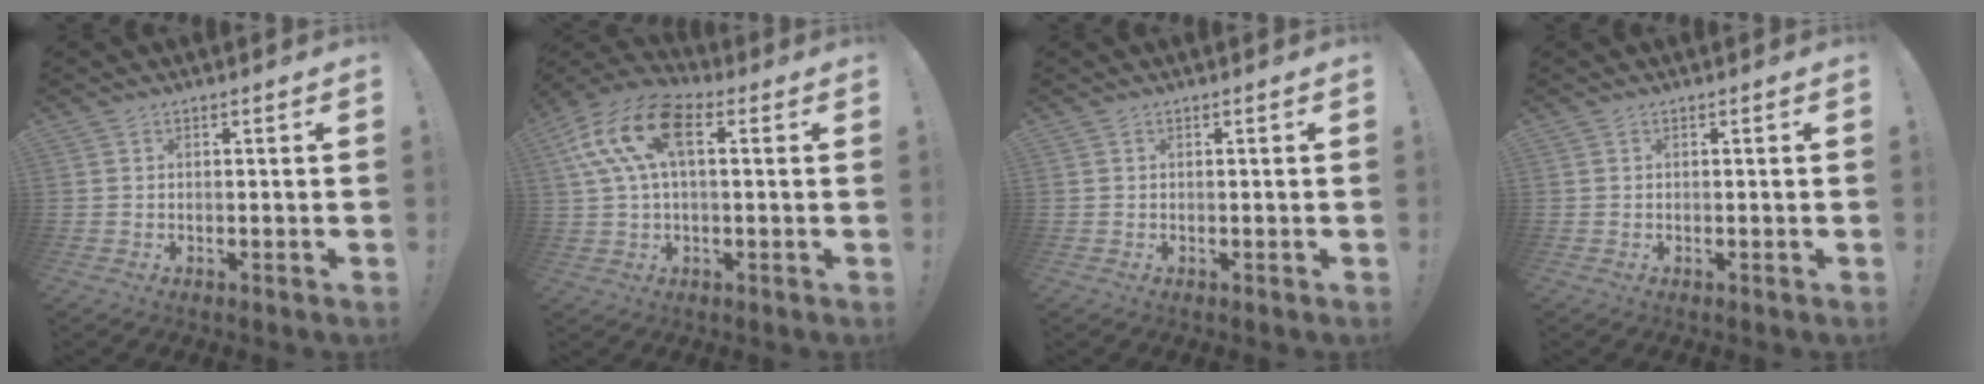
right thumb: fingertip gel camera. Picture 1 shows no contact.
{"total": 15.7, "force": [4.5, 8.7, 12.2], "torque": [-0.241, 0.008, 0.082]}
{"total": 0.0}
{"total": 0.0}